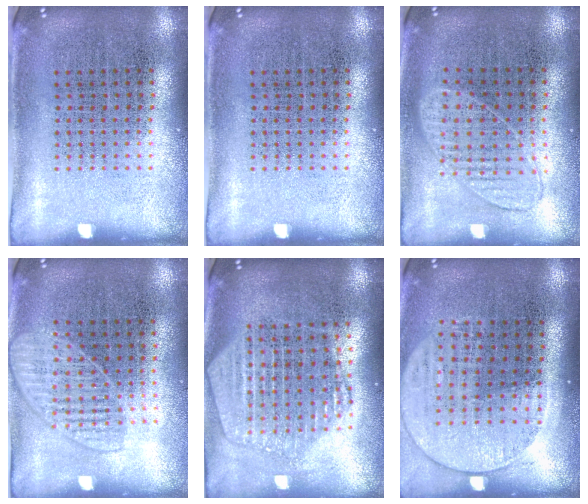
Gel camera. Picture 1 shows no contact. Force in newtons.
{"total": 0.0}
{"total": 0.9, "press": 0.9, "slide": 0.4}
{"total": 1.3, "press": 1.2, "slide": 0.6}
{"total": 2.3, "press": 2.0, "slide": 1.1}
{"total": 1.6, "press": 1.5, "slide": 0.7}